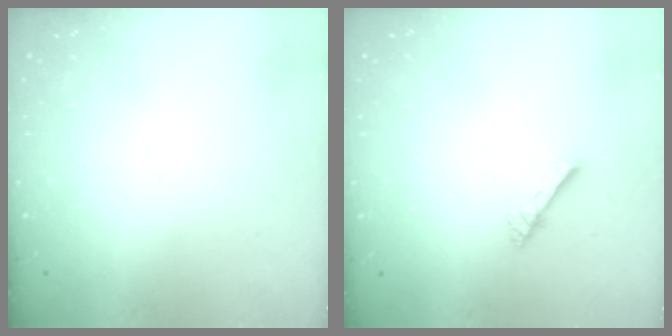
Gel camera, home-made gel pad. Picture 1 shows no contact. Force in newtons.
{"total": 2.7, "press": 2.7, "slide": 0.2}